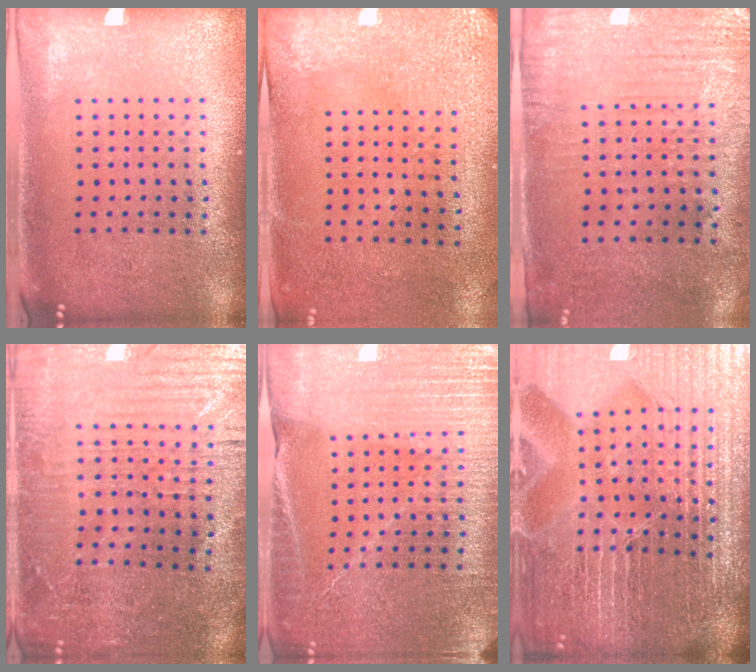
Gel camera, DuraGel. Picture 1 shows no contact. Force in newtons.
{"total": 3.0, "press": 2.3, "slide": 1.9}
{"total": 3.0, "press": 2.5, "slide": 1.7}
{"total": 3.3, "press": 3.2, "slide": 0.7}
{"total": 3.7, "press": 3.5, "slide": 1.0}
{"total": 6.5, "press": 5.8, "slide": 2.9}